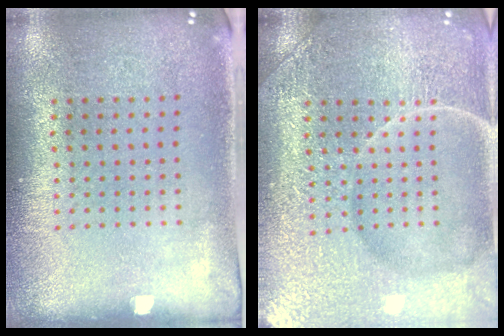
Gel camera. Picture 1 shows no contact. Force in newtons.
{"total": 7.2, "press": 7.1, "slide": 0.9}